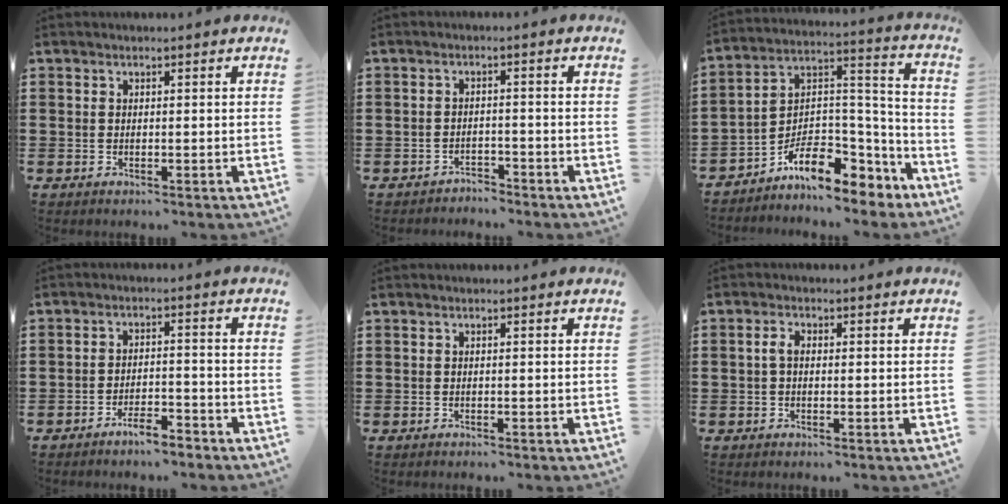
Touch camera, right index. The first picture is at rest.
{"total": 2.2, "force": [-2.2, 0.2, -0.1], "torque": [-0.006, 0.000, -0.049]}
{"total": 8.8, "force": [-5.8, 4.9, 4.4], "torque": [-0.076, 0.004, -0.101]}
{"total": 3.8, "force": [-3.6, 0.4, 1.4], "torque": [-0.031, 0.004, -0.072]}
{"total": 0.0}
{"total": 2.1, "force": [0.0, 1.2, 1.8], "torque": [-0.044, 0.002, -0.004]}